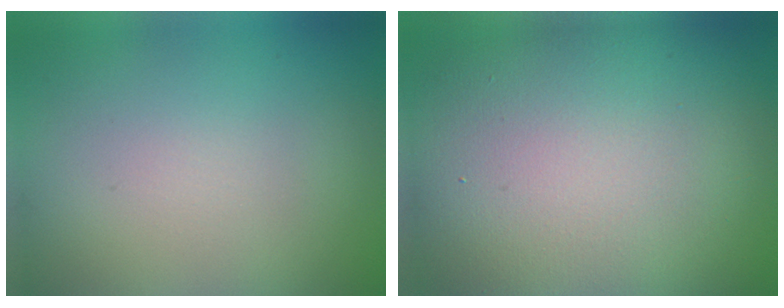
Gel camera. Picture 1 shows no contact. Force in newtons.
{"total": 15.8, "press": 15.8, "slide": 0.6}